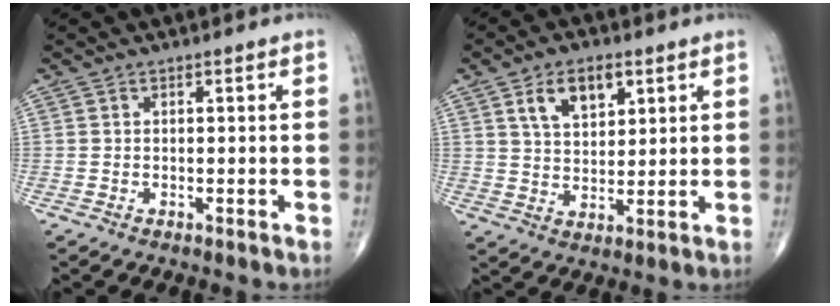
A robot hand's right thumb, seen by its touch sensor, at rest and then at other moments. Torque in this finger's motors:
{"motor_torque": [-0.76, 0.83, 0.65, 0.47, 0.04]}